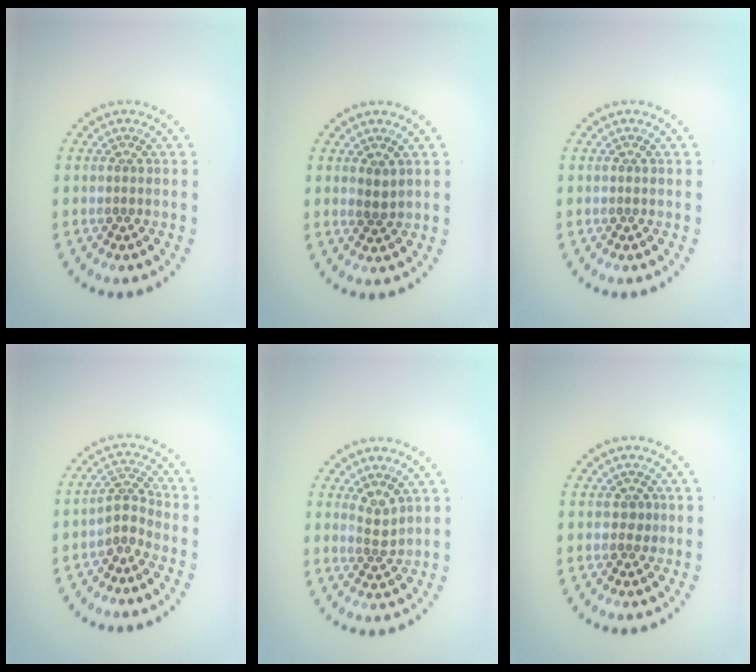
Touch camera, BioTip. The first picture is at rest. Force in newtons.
{"total": 1.2, "press": 1.1, "slide": 0.4}
{"total": 0.0}
{"total": 2.1, "press": 1.6, "slide": 1.4}
{"total": 1.7, "press": 1.3, "slide": 1.2}
{"total": 0.9, "press": 0.7, "slide": 0.6}